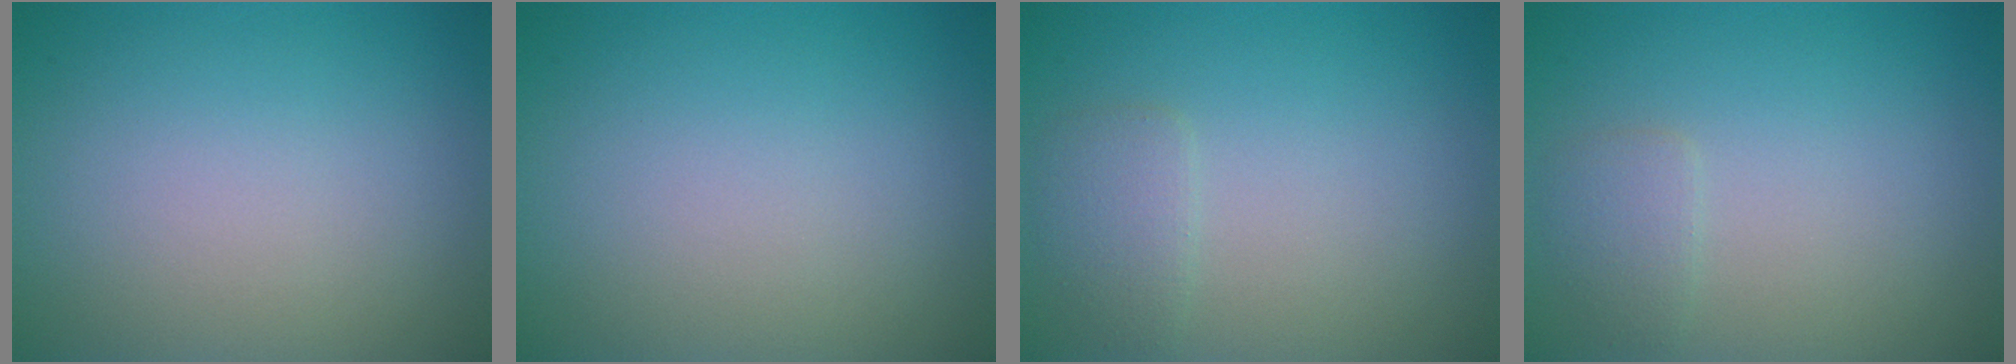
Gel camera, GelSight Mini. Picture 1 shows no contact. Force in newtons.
{"total": 0.0}
{"total": 1.6, "press": 1.6, "slide": 0.2}
{"total": 1.3, "press": 1.3, "slide": 0.1}